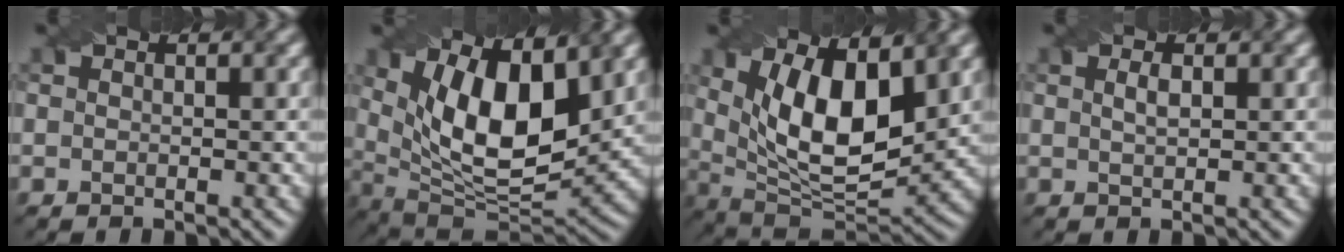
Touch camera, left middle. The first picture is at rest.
{"total": 12.2, "force": [3.6, 5.4, 10.3], "torque": [-0.161, -0.008, 0.060]}
{"total": 11.1, "force": [3.0, 5.0, 9.4], "torque": [-0.155, -0.009, 0.049]}
{"total": 1.2, "force": [0.4, 0.4, 1.0], "torque": [-0.021, 0.002, 0.009]}